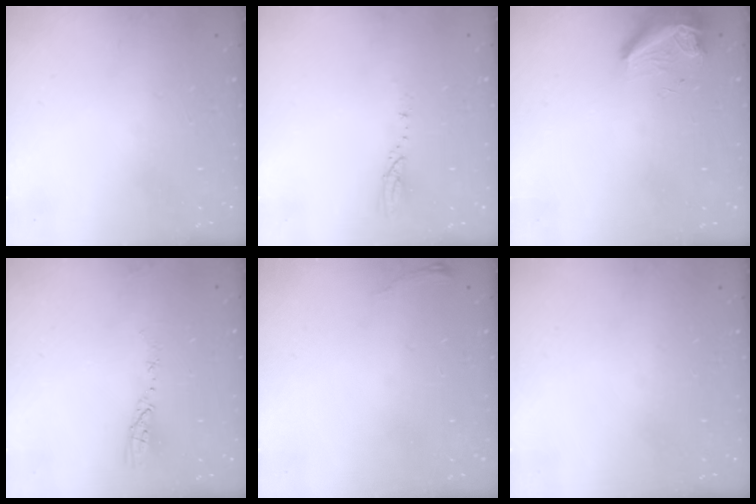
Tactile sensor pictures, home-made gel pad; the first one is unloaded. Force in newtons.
{"total": 3.1, "press": 3.1, "slide": 0.2}
{"total": 8.3, "press": 8.3, "slide": 0.9}
{"total": 3.8, "press": 3.8, "slide": 0.3}
{"total": 3.1, "press": 3.1, "slide": 0.5}
{"total": 0.0}